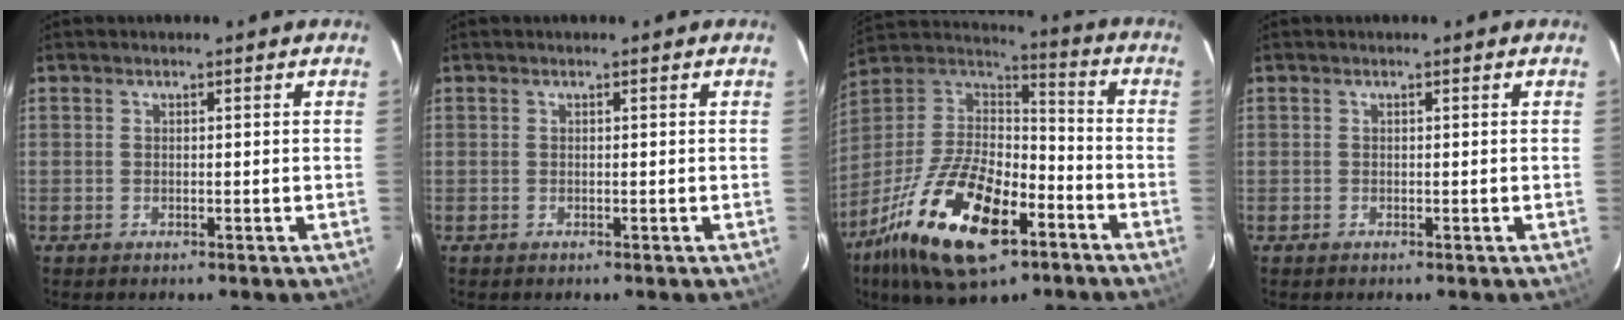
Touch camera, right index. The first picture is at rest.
{"total": 0.0}
{"total": 24.6, "force": [-12.8, 11.0, 18.0], "torque": [-0.366, -0.030, -0.223]}
{"total": 0.0}